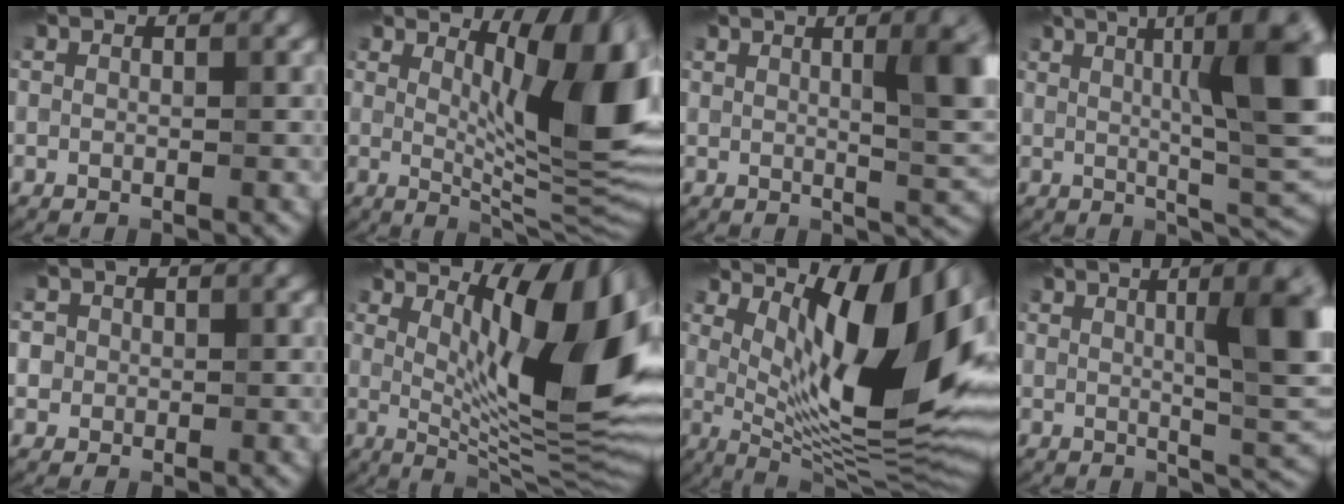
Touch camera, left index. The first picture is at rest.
{"total": 10.8, "force": [3.1, 3.8, 9.6], "torque": [-0.127, -0.005, 0.064]}
{"total": 4.4, "force": [1.2, 0.7, 4.2], "torque": [-0.061, -0.005, 0.031]}
{"total": 9.7, "force": [2.0, 1.3, 9.4], "torque": [-0.114, 0.007, 0.044]}
{"total": 5.9, "force": [2.4, 4.9, 2.3], "torque": [-0.050, 0.033, 0.020]}
{"total": 12.9, "force": [3.4, 4.6, 11.6], "torque": [-0.154, -0.007, 0.070]}
{"total": 14.2, "force": [4.0, 4.8, 12.8], "torque": [-0.187, -0.015, 0.083]}
{"total": 6.4, "force": [1.4, 0.6, 6.3], "torque": [-0.081, -0.005, 0.036]}